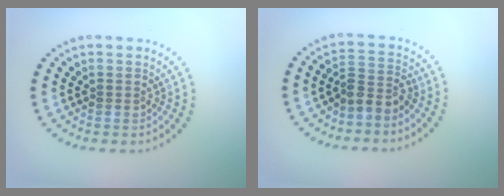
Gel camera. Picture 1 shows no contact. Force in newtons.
{"total": 2.6, "press": 1.9, "slide": 1.7}